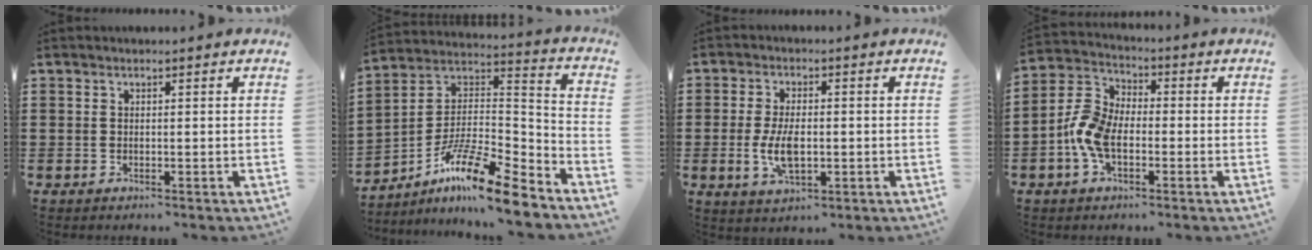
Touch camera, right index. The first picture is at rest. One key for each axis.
{"total": 13.4, "fx": -9.7, "fy": 2.3, "fz": 8.9, "tx": -0.169, "ty": 0.017, "tz": -0.185}
{"total": 6.1, "fx": -0.9, "fy": 3.0, "fz": 5.2, "tx": -0.112, "ty": -0.002, "tz": -0.019}
{"total": 7.2, "fx": -2.1, "fy": 4.2, "fz": 5.5, "tx": -0.140, "ty": 0.000, "tz": -0.047}